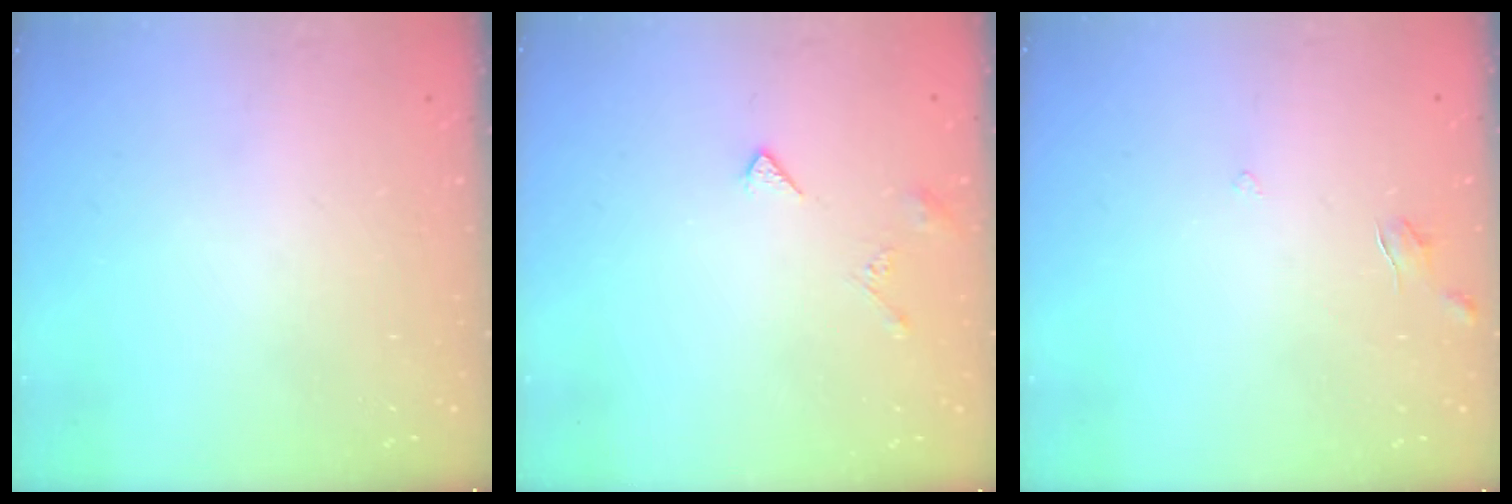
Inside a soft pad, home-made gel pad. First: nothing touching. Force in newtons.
{"total": 4.9, "press": 4.8, "slide": 1.0}
{"total": 4.1, "press": 4.1, "slide": 0.3}